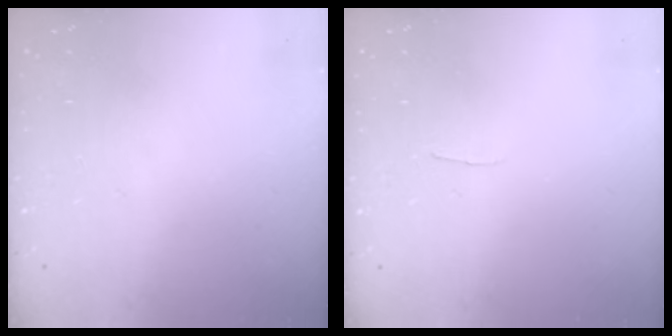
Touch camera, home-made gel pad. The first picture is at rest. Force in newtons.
{"total": 2.0, "press": 2.0, "slide": 0.2}